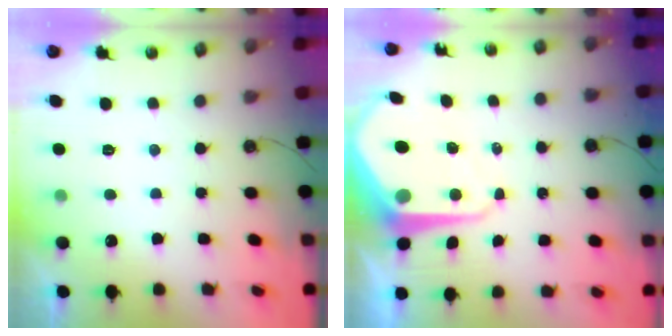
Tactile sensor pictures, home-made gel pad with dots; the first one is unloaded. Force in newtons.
{"total": 10.8, "press": 10.7, "slide": 1.0}